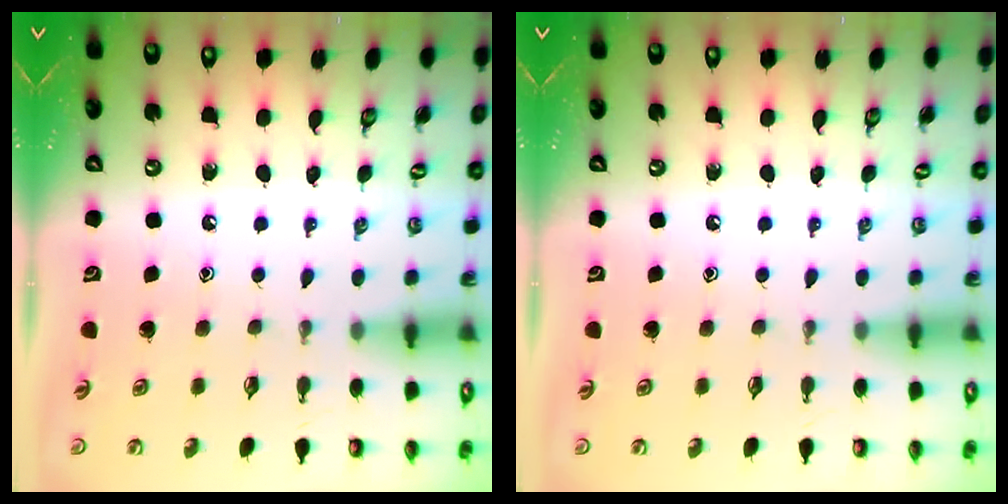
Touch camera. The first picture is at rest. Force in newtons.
{"total": 0.0}